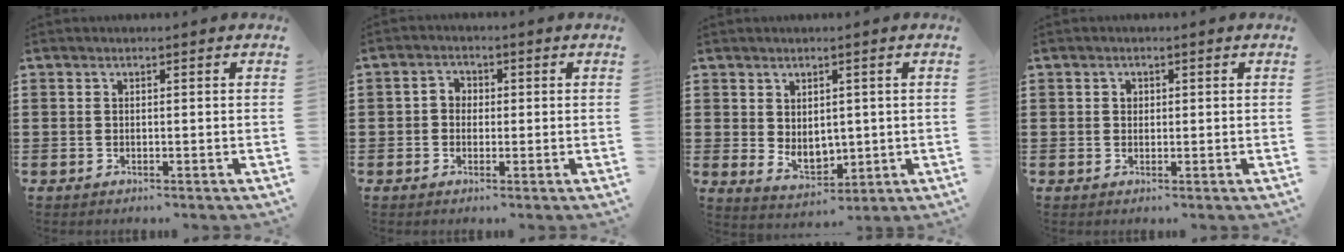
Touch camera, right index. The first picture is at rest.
{"total": 2.1, "force": [-0.5, 1.8, 0.9], "torque": [-0.023, 0.009, -0.012]}
{"total": 4.7, "force": [1.0, 3.5, 3.0], "torque": [-0.047, 0.002, 0.019]}
{"total": 0.9, "force": [0.3, 0.8, 0.3], "torque": [-0.008, 0.005, 0.005]}